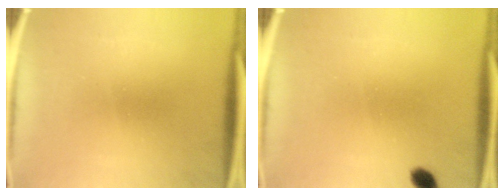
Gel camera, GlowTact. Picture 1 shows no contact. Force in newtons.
{"total": 2.3}